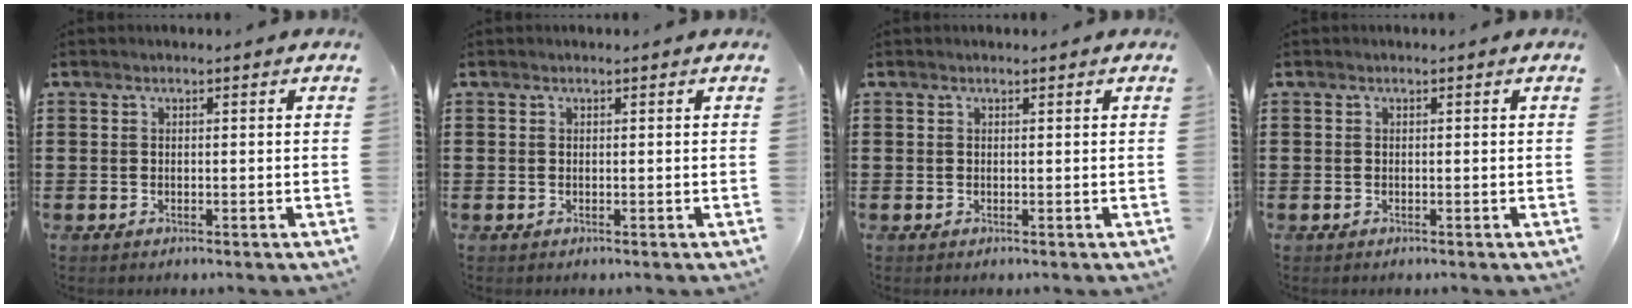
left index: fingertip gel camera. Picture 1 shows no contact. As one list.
[{"total": 0.0}, {"total": 0.0}, {"total": 0.0}]